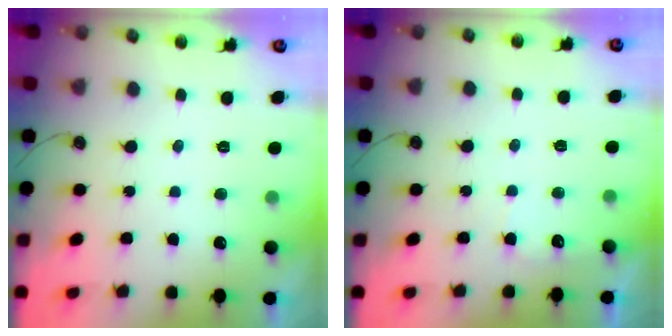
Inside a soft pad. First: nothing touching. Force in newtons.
{"total": 3.0, "press": 3.0, "slide": 0.3}